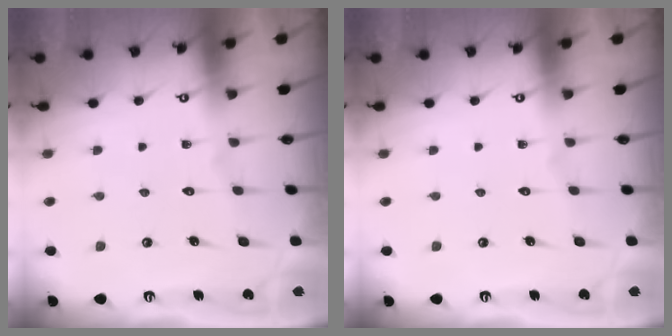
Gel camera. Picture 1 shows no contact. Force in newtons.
{"total": 0.0}